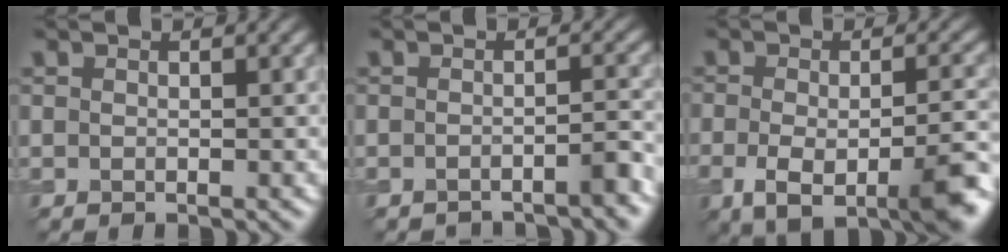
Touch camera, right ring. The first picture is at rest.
{"total": 2.8, "force": [-2.5, 0.2, 1.2], "torque": [-0.011, 0.001, -0.039]}
{"total": 8.2, "force": [-3.3, 3.2, 6.8], "torque": [-0.118, -0.015, -0.054]}